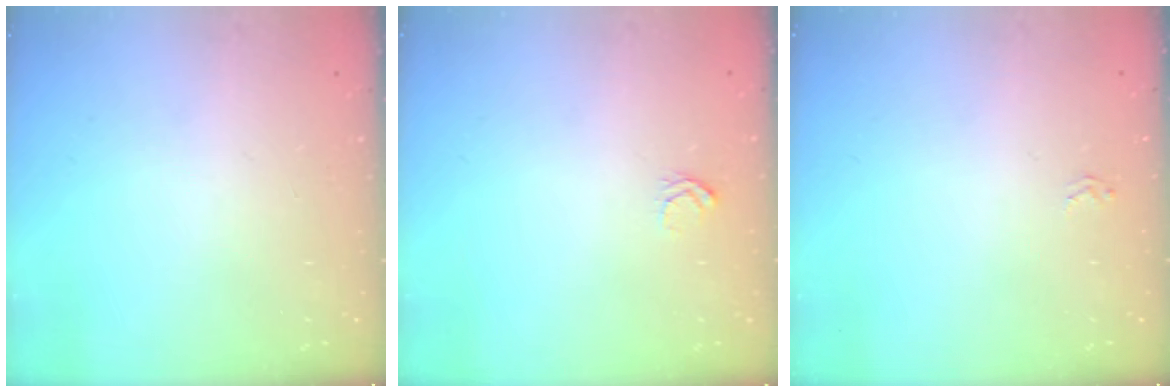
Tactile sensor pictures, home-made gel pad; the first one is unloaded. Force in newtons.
{"total": 3.3, "press": 3.2, "slide": 0.4}
{"total": 1.6, "press": 1.6, "slide": 0.4}